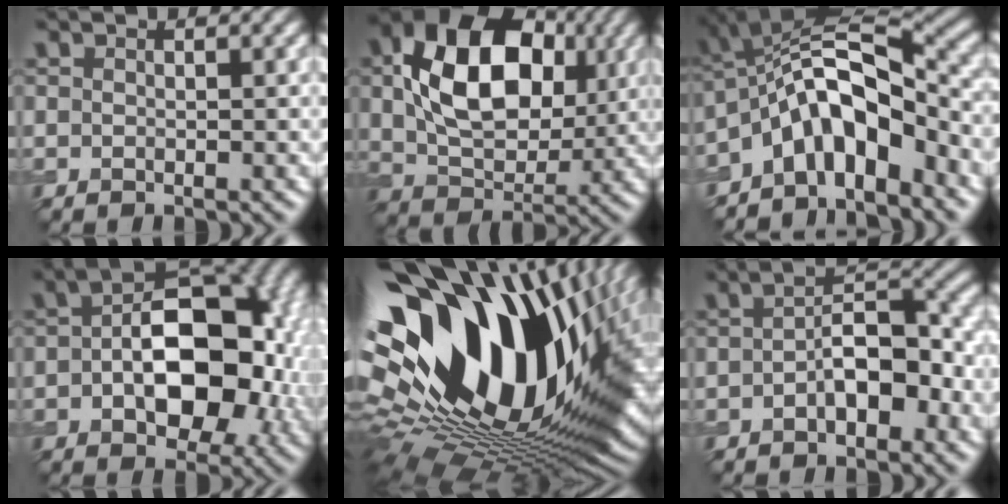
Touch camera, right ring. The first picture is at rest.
{"total": 11.4, "force": [2.8, 7.8, 7.8], "torque": [-0.131, 0.006, 0.049]}
{"total": 8.6, "force": [-3.6, 4.0, 6.8], "torque": [-0.097, 0.026, -0.075]}
{"total": 11.6, "force": [-0.9, 6.7, 9.4], "torque": [-0.115, 0.010, -0.017]}
{"total": 20.4, "force": [6.7, 12.3, 14.8], "torque": [-0.270, 0.004, 0.121]}
{"total": 4.8, "force": [-1.4, 2.1, 4.1], "torque": [-0.060, 0.014, -0.027]}